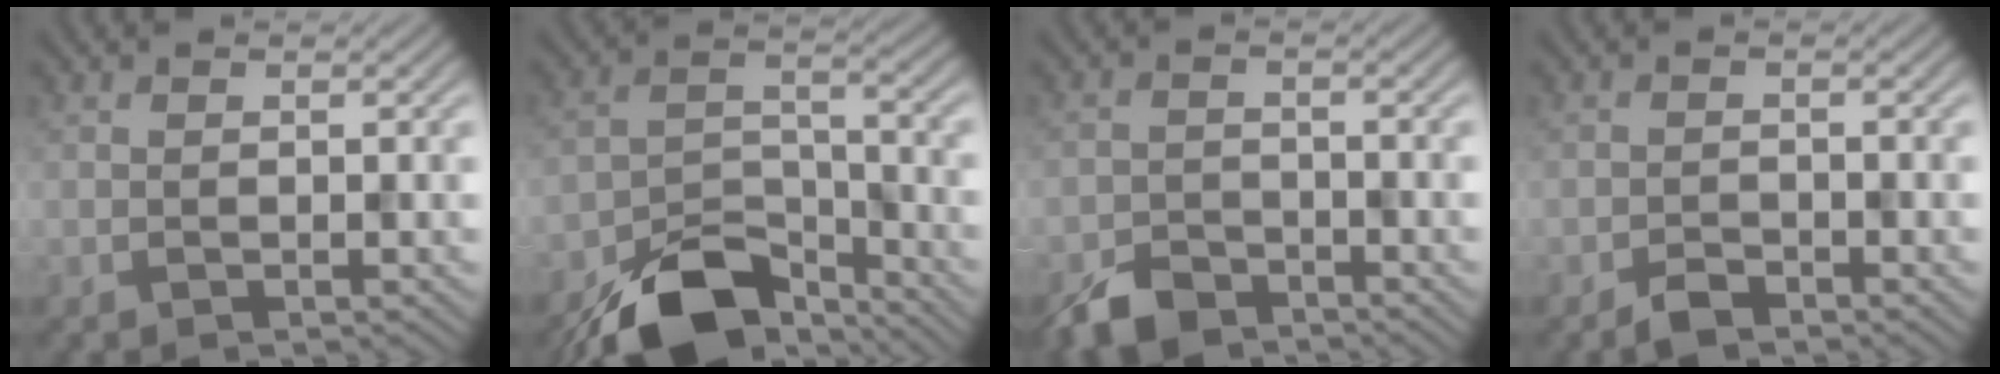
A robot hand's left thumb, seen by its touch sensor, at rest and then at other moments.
{"total": 11.3, "force": [-8.7, 4.5, 5.5], "torque": [-0.097, -0.007, -0.161]}
{"total": 4.5, "force": [-3.8, 1.9, 1.6], "torque": [-0.028, -0.005, -0.078]}
{"total": 1.8, "force": [-1.6, 0.6, 0.8], "torque": [-0.013, 0.001, -0.032]}